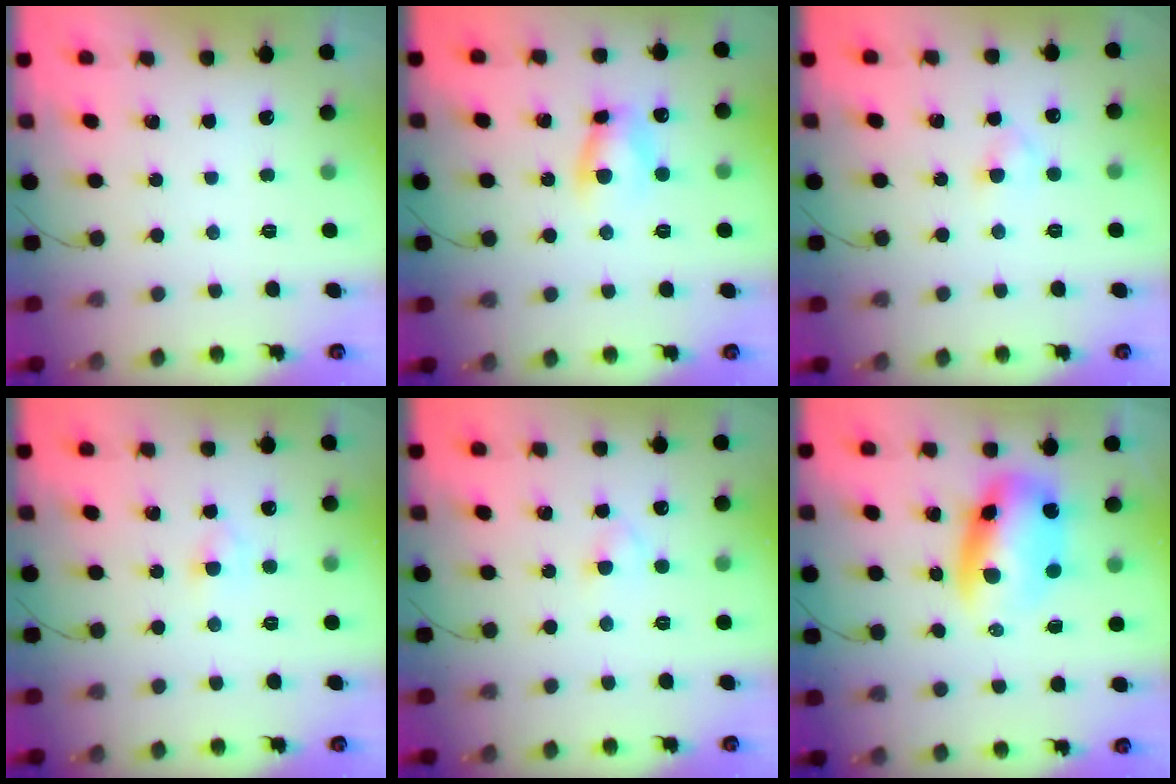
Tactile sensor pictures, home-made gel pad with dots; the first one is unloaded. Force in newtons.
{"total": 5.8, "press": 5.8, "slide": 0.2}
{"total": 2.6, "press": 2.4, "slide": 1.1}
{"total": 2.8, "press": 2.7, "slide": 1.0}
{"total": 2.5, "press": 2.3, "slide": 1.0}
{"total": 10.2, "press": 9.9, "slide": 2.4}